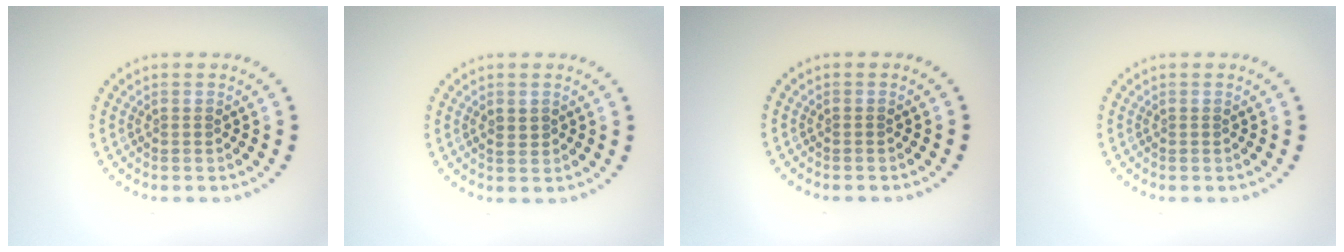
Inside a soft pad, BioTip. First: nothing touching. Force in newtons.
{"total": 0.7, "press": 0.7, "slide": 0.3}
{"total": 0.0}
{"total": 0.0}